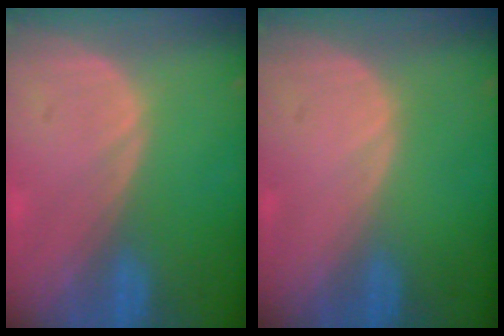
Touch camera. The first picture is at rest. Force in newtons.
{"total": 0.0}